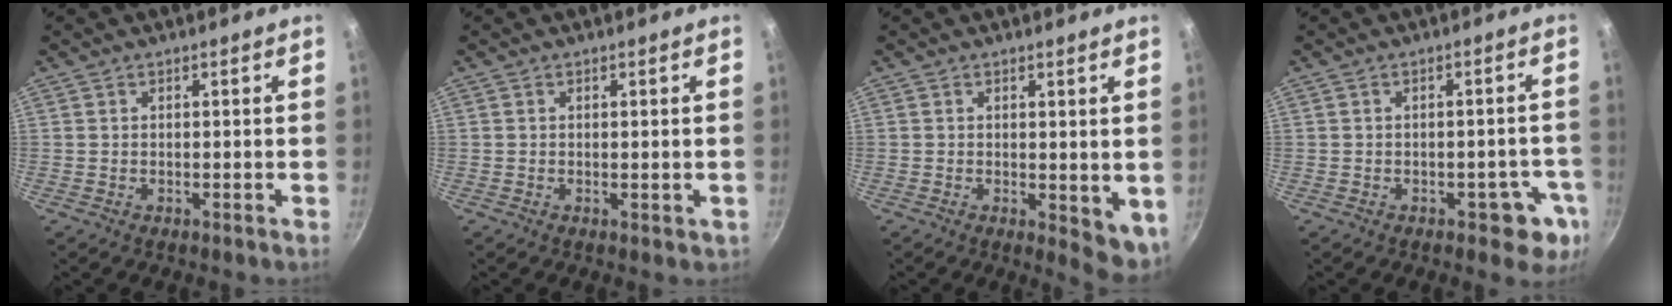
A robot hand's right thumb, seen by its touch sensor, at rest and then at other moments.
{"total": 0.7, "force": [0.1, 0.4, 0.6], "torque": [-0.005, 0.000, 0.001]}
{"total": 6.0, "force": [0.2, 3.0, 5.2], "torque": [-0.056, -0.006, 0.007]}
{"total": 6.3, "force": [-2.4, 3.7, 4.4], "torque": [-0.011, 0.024, -0.021]}